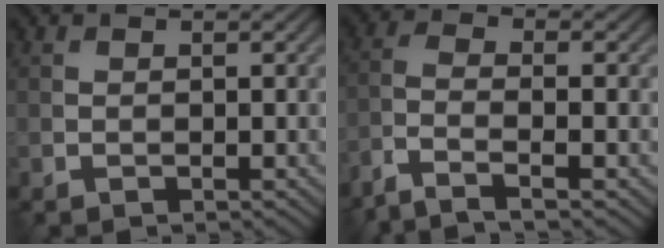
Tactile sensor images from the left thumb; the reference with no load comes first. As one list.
[{"total": 4.7, "force": [-3.2, 0.8, 3.3], "torque": [-0.063, -0.003, -0.079]}]